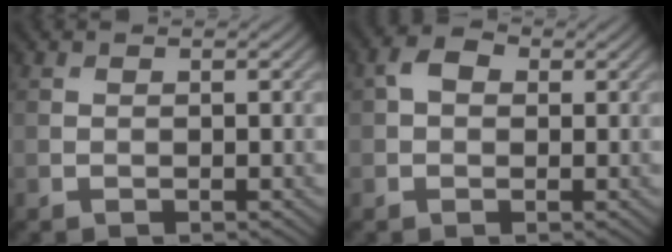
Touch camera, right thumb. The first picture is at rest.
{"total": 2.5, "force": [0.4, 1.9, 1.6], "torque": [-0.032, 0.004, -0.002]}